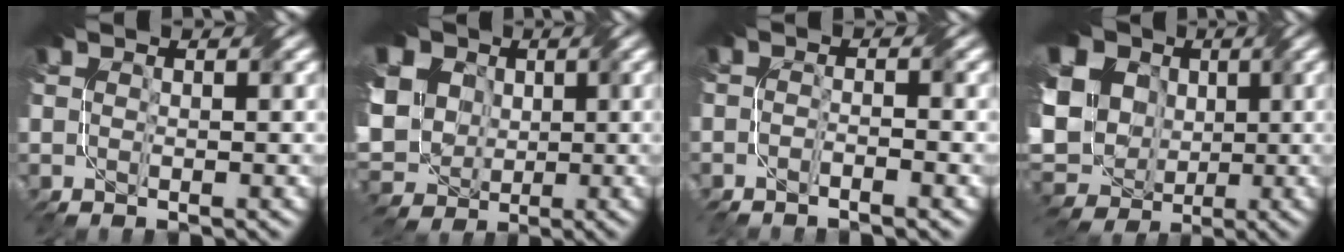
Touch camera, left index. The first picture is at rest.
{"total": 14.7, "force": [3.4, 12.7, 6.6], "torque": [-0.178, 0.025, 0.037]}
{"total": 2.0, "force": [-1.6, 0.4, 1.2], "torque": [-0.018, -0.006, -0.030]}
{"total": 15.6, "force": [1.6, 13.8, 7.0], "torque": [-0.178, 0.026, 0.007]}